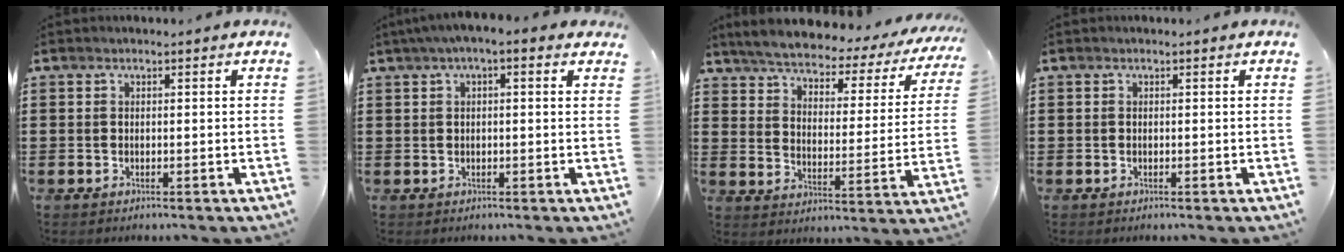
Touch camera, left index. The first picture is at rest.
{"total": 2.0, "force": [0.5, 0.4, 1.9], "torque": [-0.035, 0.004, 0.006]}
{"total": 4.2, "force": [4.0, 0.5, 1.1], "torque": [-0.046, -0.033, 0.061]}
{"total": 0.0}